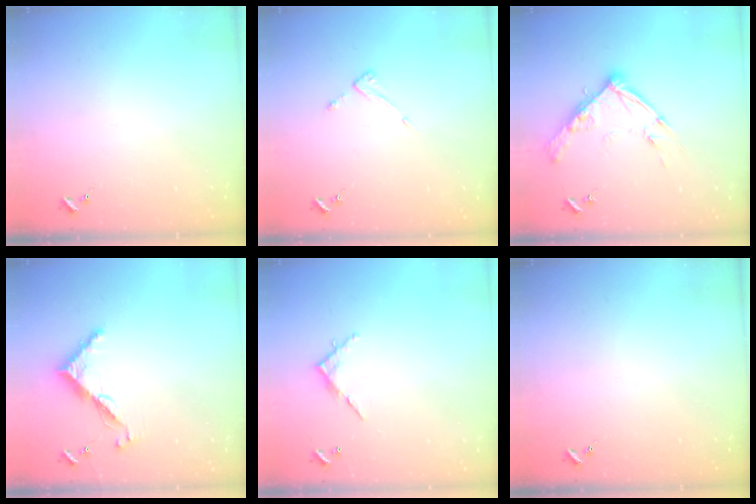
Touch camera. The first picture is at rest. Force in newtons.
{"total": 3.8, "press": 3.7, "slide": 0.4}
{"total": 13.3, "press": 13.2, "slide": 1.2}
{"total": 7.4, "press": 7.4, "slide": 0.7}
{"total": 5.7, "press": 5.7, "slide": 0.4}
{"total": 0.0}